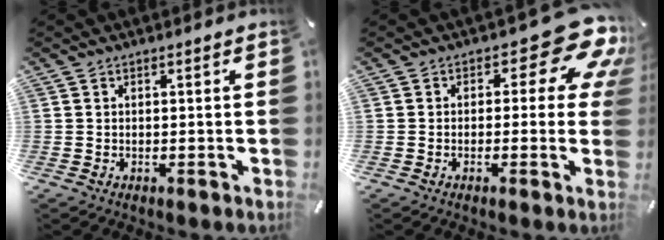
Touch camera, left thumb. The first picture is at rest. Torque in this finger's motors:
{"motor_torque": [1.26, 0.69, 0.97, 0.23, 0.01]}